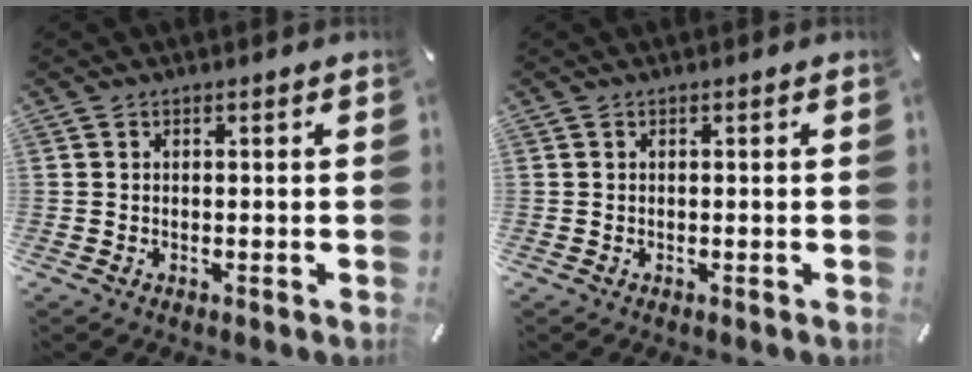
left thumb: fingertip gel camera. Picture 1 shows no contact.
{"total": 0.0}